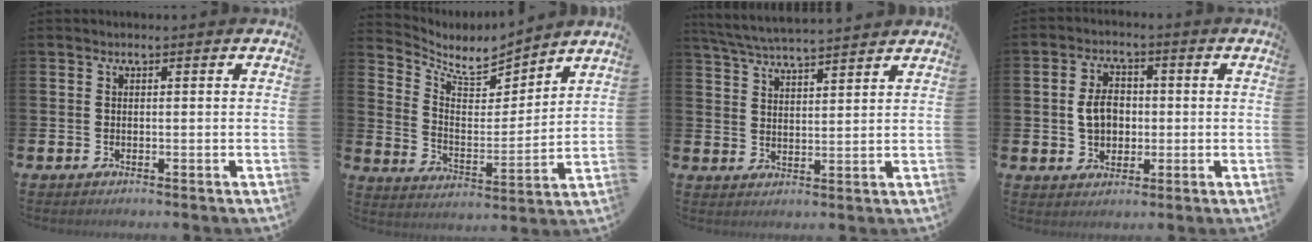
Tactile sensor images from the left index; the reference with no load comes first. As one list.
[{"total": 6.2, "force": [5.8, 2.0, 1.0], "torque": [-0.052, -0.051, 0.097]}, {"total": 5.6, "force": [5.4, 0.1, 1.2], "torque": [-0.042, -0.029, 0.097]}, {"total": 4.9, "force": [0.1, 3.7, 3.2], "torque": [-0.051, 0.008, -0.006]}]